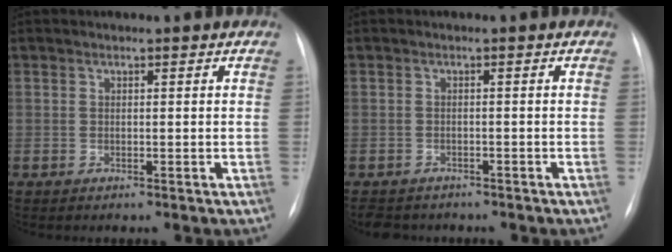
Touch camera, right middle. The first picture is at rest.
{"total": 4.6, "force": [-4.1, 2.1, 0.8], "torque": [-0.008, -0.003, -0.057]}